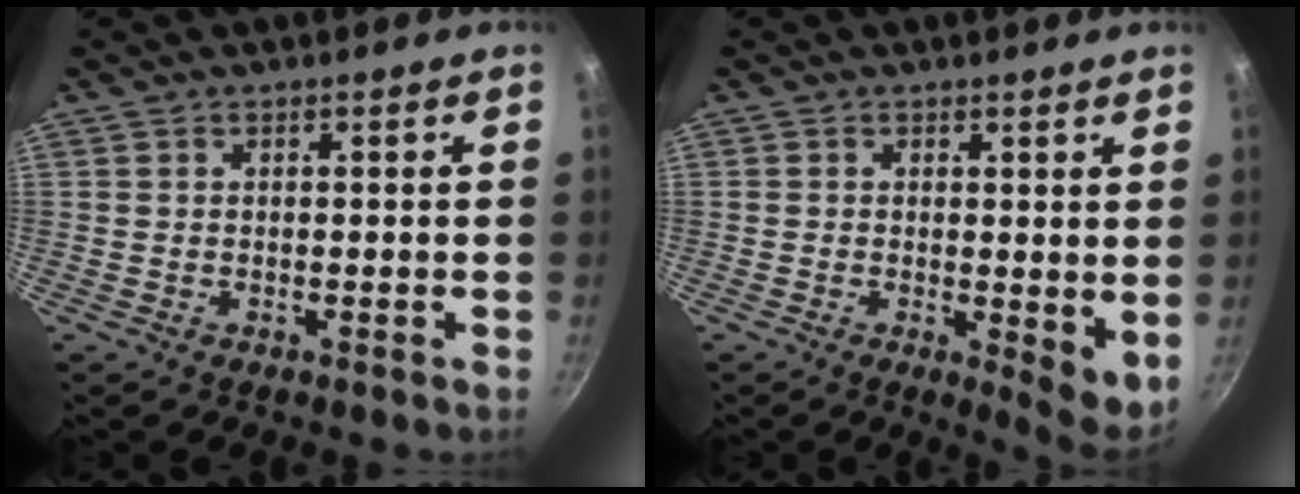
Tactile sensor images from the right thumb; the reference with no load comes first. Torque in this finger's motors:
{"motor_torque": [-0.38, 0.53, -0.01, -0.25, -0.03]}